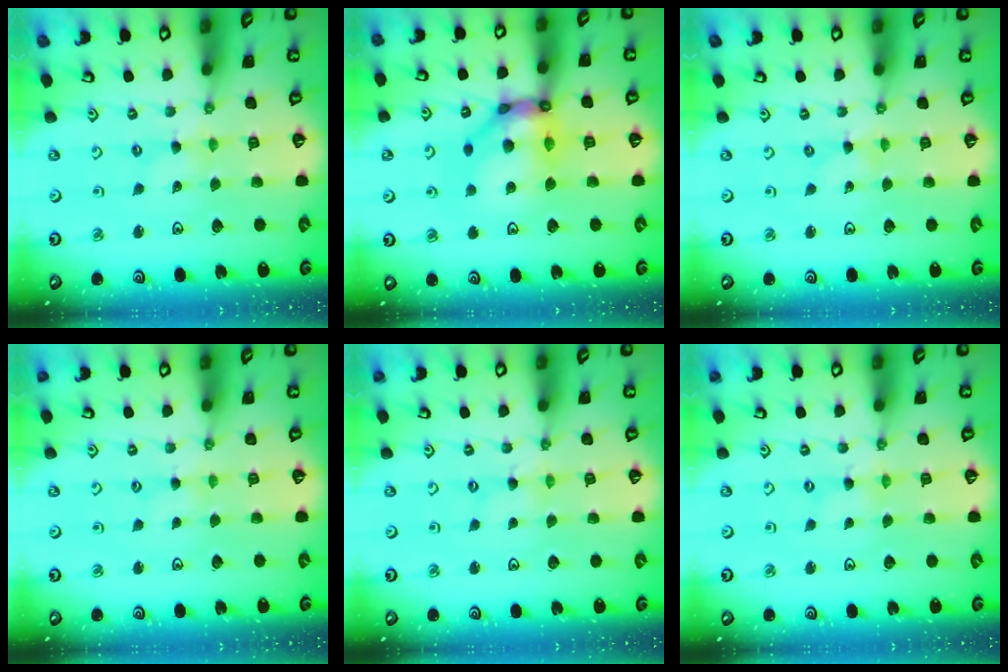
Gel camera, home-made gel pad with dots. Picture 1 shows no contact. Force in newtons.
{"total": 14.6, "press": 14.4, "slide": 2.0}
{"total": 0.0}
{"total": 1.8, "press": 1.8, "slide": 0.2}
{"total": 1.4, "press": 1.4, "slide": 0.2}
{"total": 1.4, "press": 1.4, "slide": 0.2}